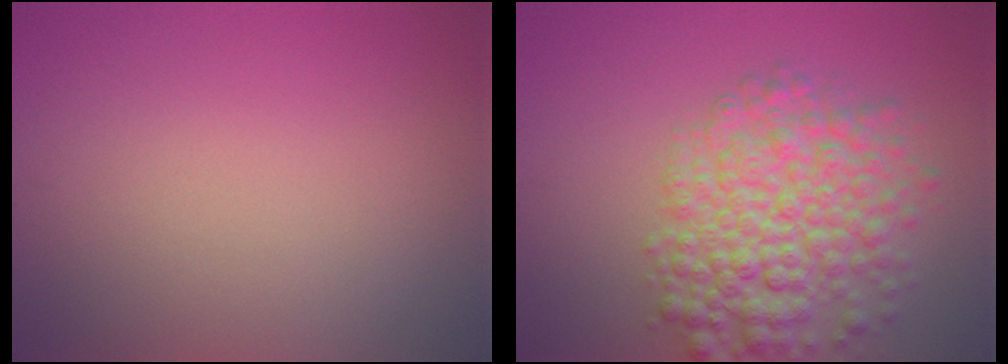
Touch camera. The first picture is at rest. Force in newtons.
{"total": 7.0, "press": 7.0, "slide": 0.2}